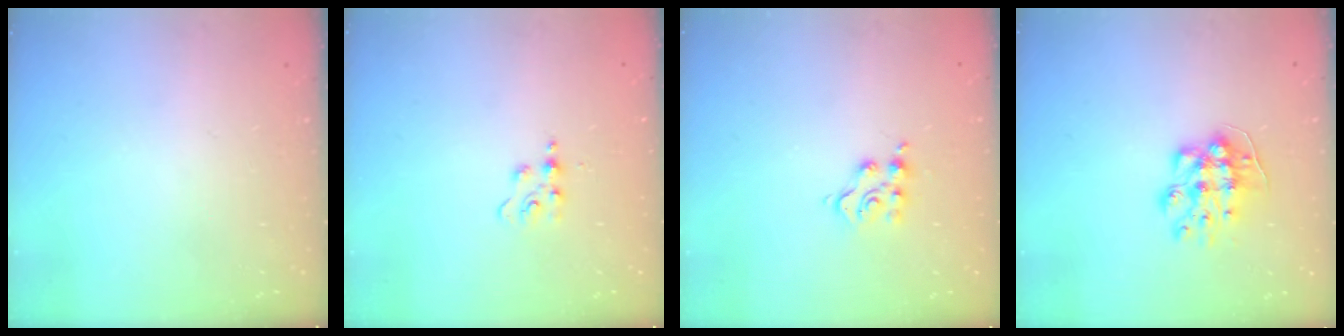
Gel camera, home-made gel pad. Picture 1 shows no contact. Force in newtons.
{"total": 4.3, "press": 4.2, "slide": 0.6}
{"total": 5.6, "press": 5.6, "slide": 0.1}
{"total": 10.5, "press": 10.5, "slide": 0.5}